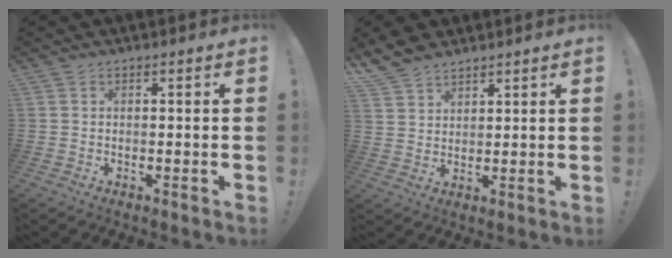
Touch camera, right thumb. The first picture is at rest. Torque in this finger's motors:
{"motor_torque": [-0.83, 0.96, 0.07, 0.06, 0.00]}